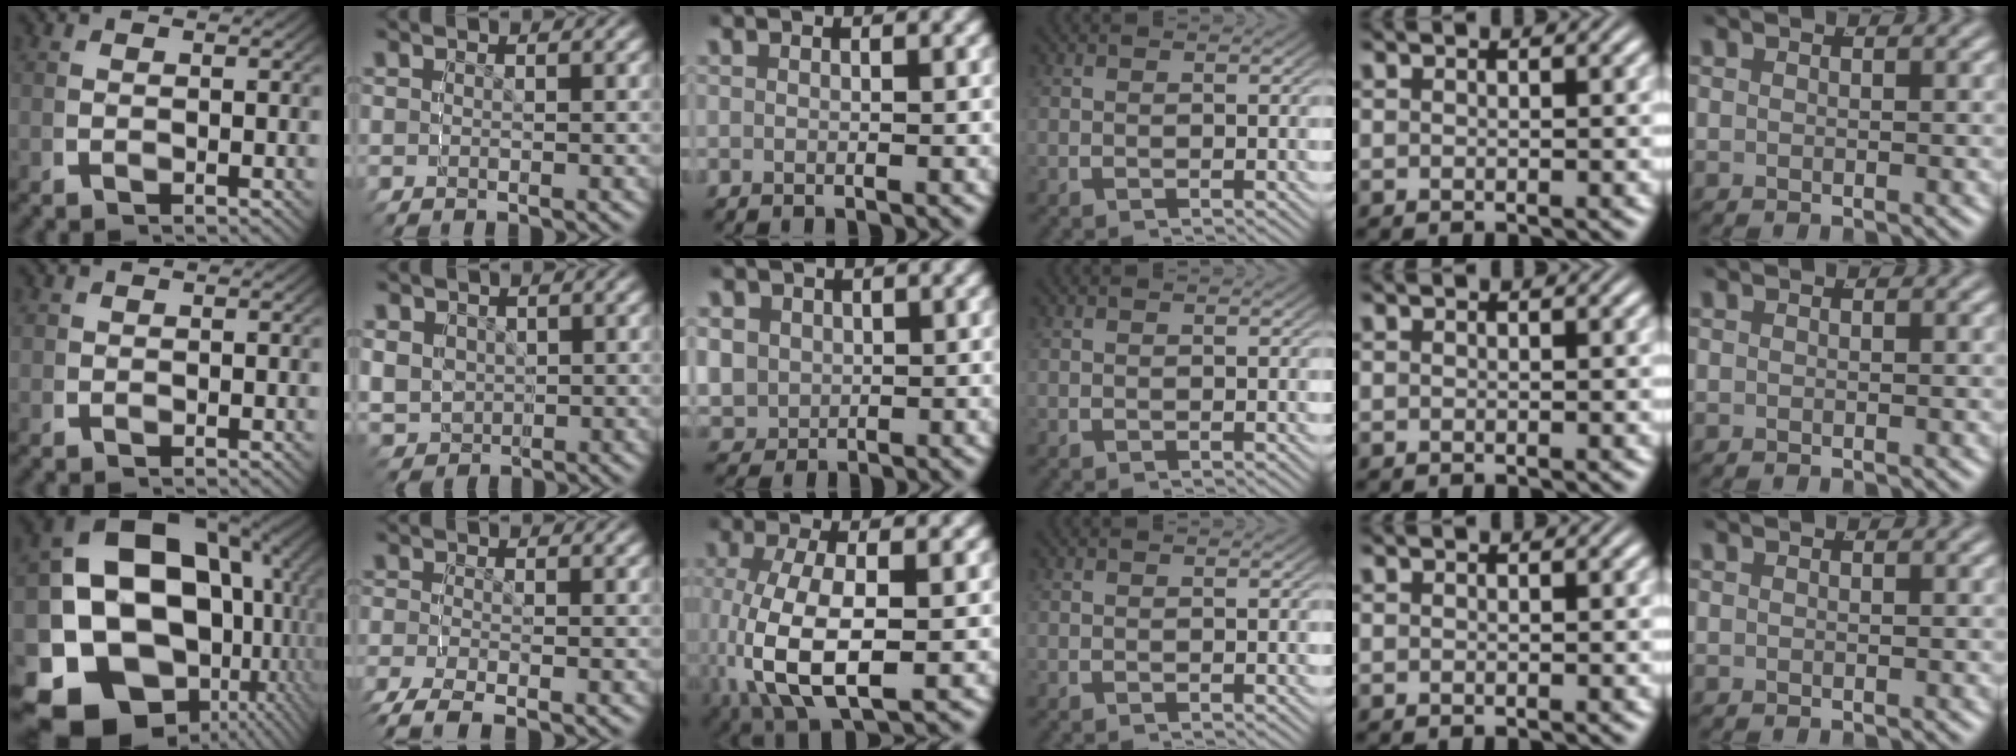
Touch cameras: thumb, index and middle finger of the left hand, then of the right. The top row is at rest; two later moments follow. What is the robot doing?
{"motion": "grasp_and_lifting", "object": "cloth"}